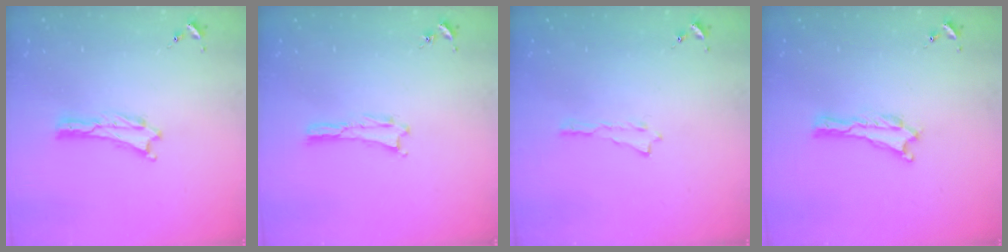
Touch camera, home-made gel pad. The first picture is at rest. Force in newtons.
{"total": 0.0}
{"total": 0.0}
{"total": 0.0}